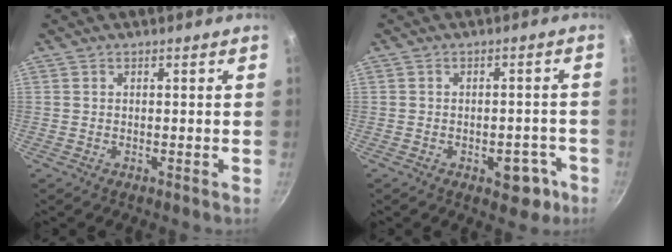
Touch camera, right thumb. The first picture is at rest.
{"total": 2.3, "force": [-1.2, 1.4, 1.4], "torque": [-0.008, 0.014, -0.007]}